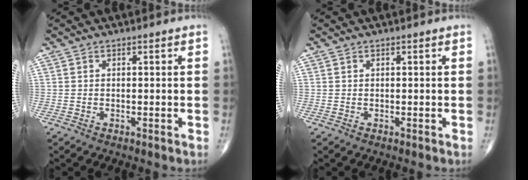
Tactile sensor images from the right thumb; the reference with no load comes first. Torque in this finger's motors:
{"motor_torque": [-0.01, 0.02, 0.02, 0.02, 0.00]}